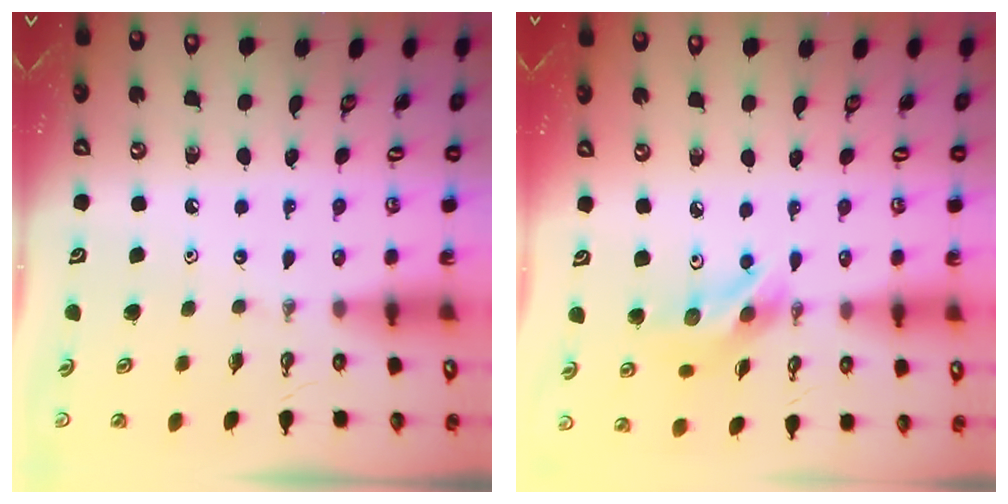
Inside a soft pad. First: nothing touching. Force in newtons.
{"total": 10.5, "press": 10.5, "slide": 0.4}